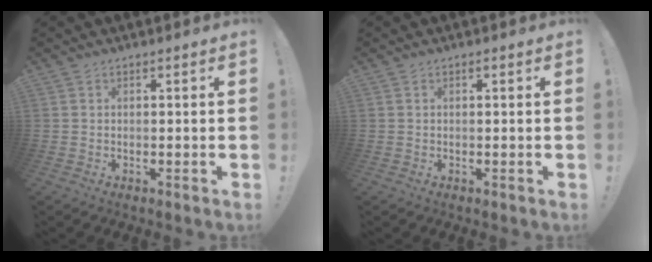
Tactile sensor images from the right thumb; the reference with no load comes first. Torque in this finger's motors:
{"motor_torque": [-0.07, 0.24, 0.26, -0.19, 0.01]}